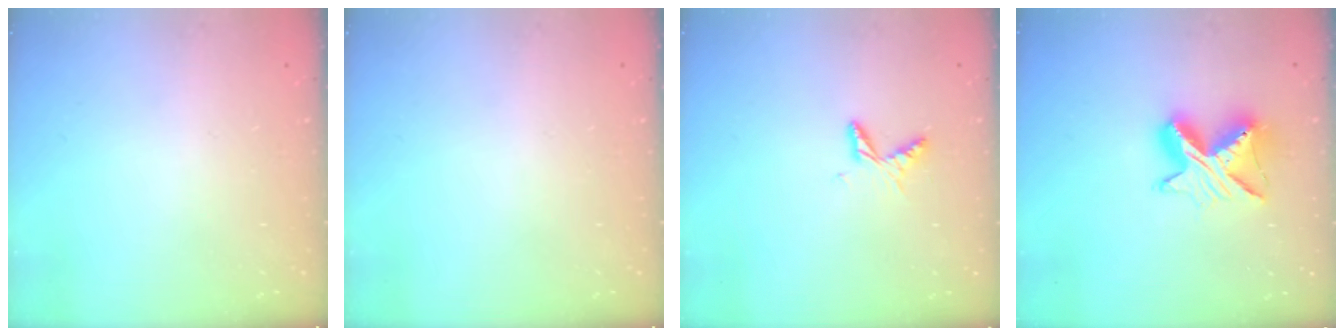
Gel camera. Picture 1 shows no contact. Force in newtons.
{"total": 0.0}
{"total": 5.6, "press": 5.6, "slide": 0.5}
{"total": 10.2, "press": 10.2, "slide": 0.6}